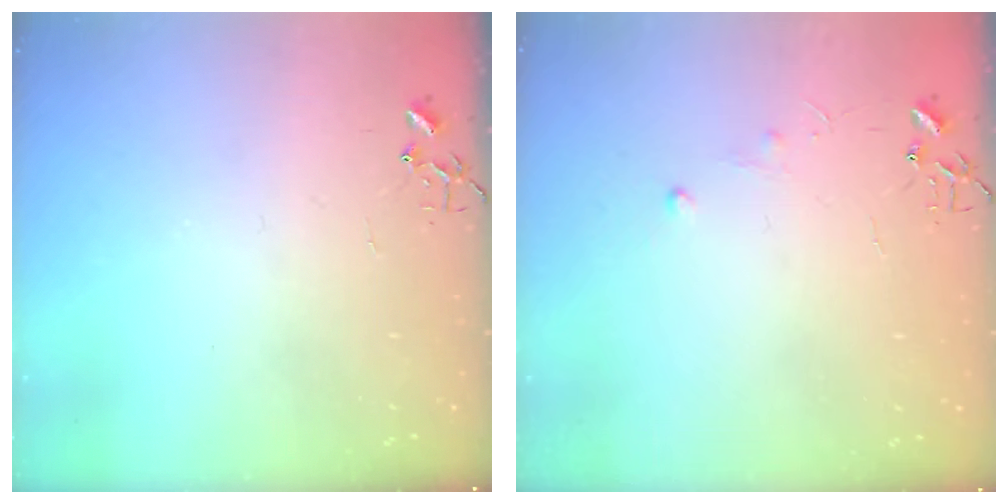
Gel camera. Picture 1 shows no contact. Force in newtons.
{"total": 4.0, "press": 4.0, "slide": 0.5}